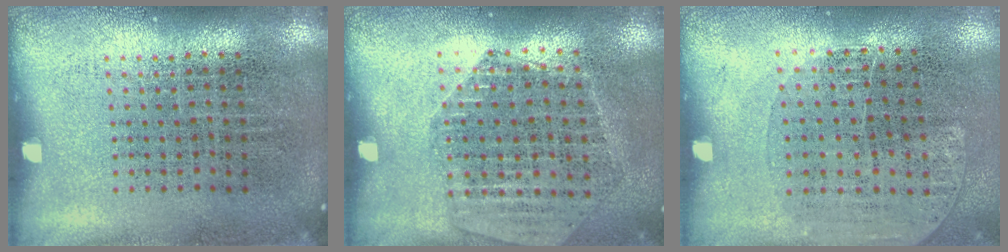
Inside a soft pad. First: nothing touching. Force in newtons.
{"total": 1.6, "press": 1.6, "slide": 0.2}
{"total": 1.1, "press": 0.9, "slide": 0.6}